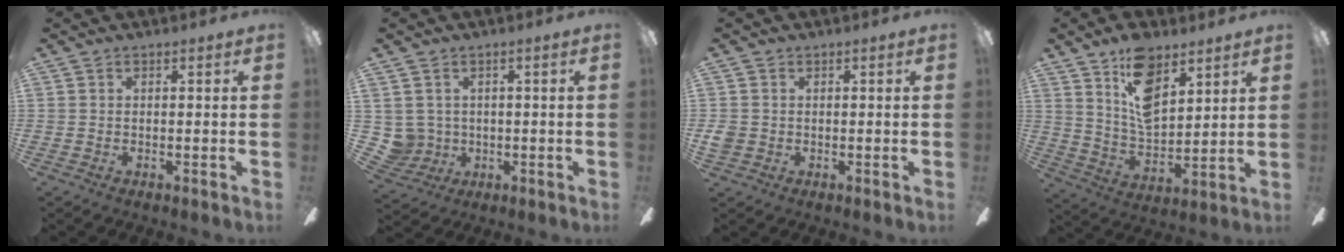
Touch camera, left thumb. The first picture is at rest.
{"total": 5.0, "force": [1.1, 4.9, 0.3], "torque": [-0.030, -0.006, 0.023]}
{"total": 2.8, "force": [-0.1, 2.6, 1.1], "torque": [-0.017, 0.006, 0.000]}
{"total": 13.8, "force": [8.6, 7.0, 8.1], "torque": [-0.138, -0.036, 0.156]}